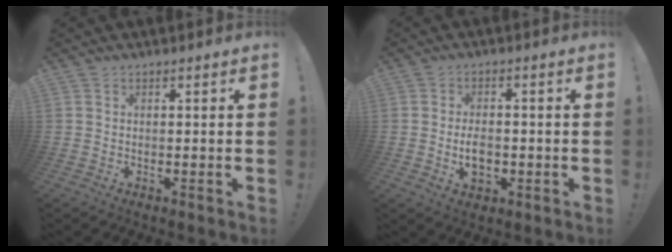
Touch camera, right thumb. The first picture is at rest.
{"total": 5.7, "force": [-1.3, 3.8, 4.0], "torque": [-0.051, 0.004, -0.023]}